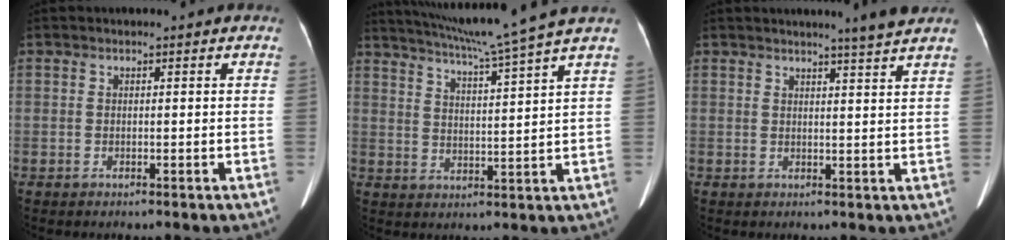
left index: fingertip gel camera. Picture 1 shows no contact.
{"total": 13.3, "force": [11.3, -2.8, 6.4], "torque": [-0.114, -0.017, 0.166]}
{"total": 4.4, "force": [3.8, -1.2, 1.9], "torque": [-0.030, -0.011, 0.043]}